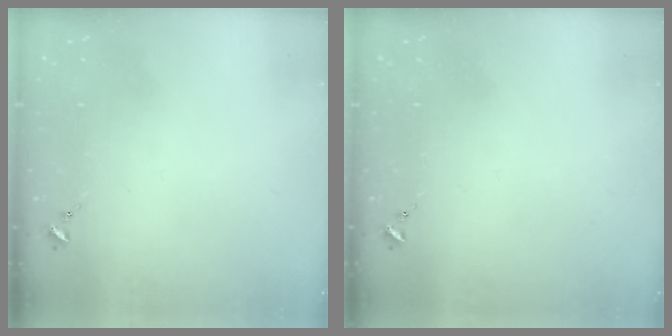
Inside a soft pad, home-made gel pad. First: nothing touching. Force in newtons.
{"total": 0.0}